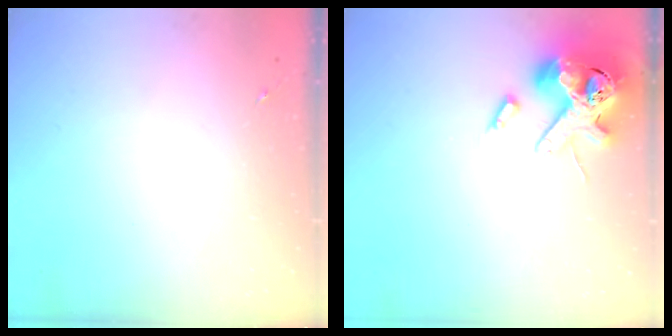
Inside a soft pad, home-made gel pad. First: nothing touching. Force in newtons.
{"total": 15.3, "press": 15.1, "slide": 2.6}